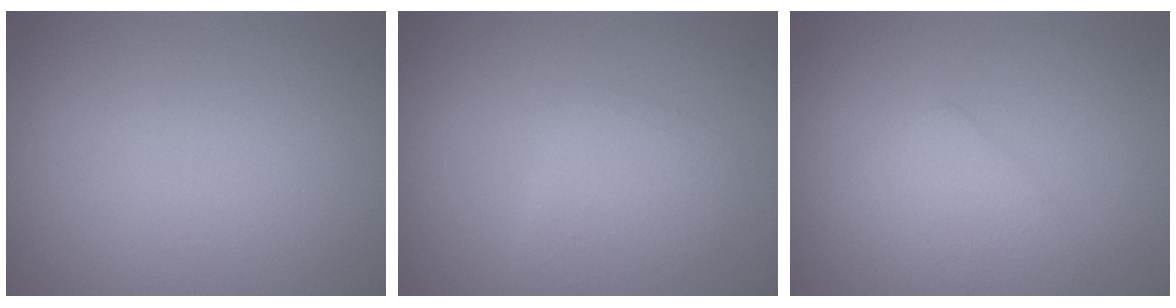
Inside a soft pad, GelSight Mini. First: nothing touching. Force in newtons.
{"total": 2.3, "press": 2.3, "slide": 0.1}
{"total": 2.8, "press": 2.8, "slide": 0.1}